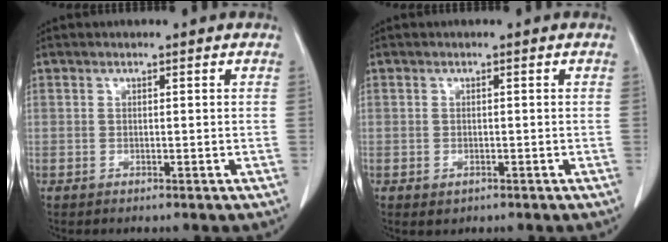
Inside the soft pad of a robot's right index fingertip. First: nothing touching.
{"total": 1.0, "force": [-0.4, 0.7, 0.5], "torque": [-0.008, 0.000, 0.001]}